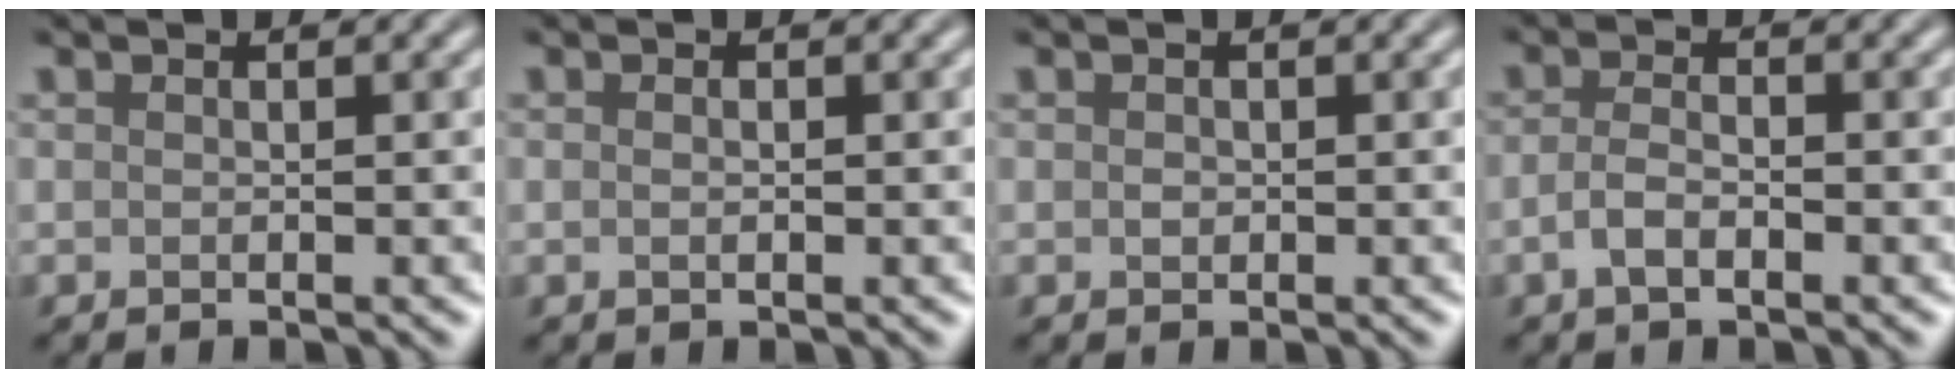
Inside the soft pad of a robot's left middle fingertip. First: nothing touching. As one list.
[{"total": 0.6, "force": [0.0, 0.3, 0.5], "torque": [-0.010, -0.004, 0.000]}, {"total": 0.5, "force": [0.0, 0.5, 0.3], "torque": [-0.003, -0.002, -0.001]}, {"total": 2.1, "force": [-0.9, 0.9, 1.7], "torque": [-0.036, 0.002, -0.022]}]